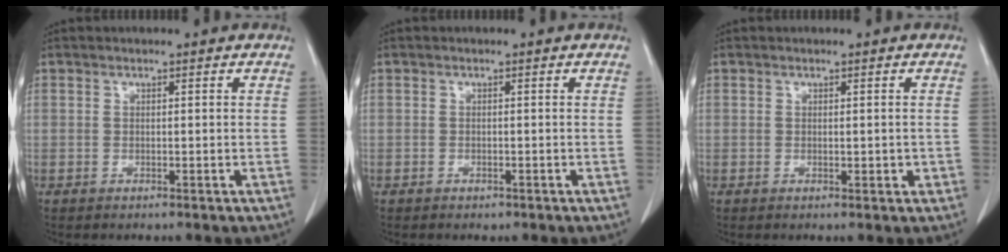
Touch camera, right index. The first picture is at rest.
{"total": 0.7, "force": [-0.5, 0.4, 0.3], "torque": [-0.008, -0.001, -0.005]}
{"total": 1.4, "force": [-0.1, 0.6, 1.2], "torque": [-0.016, -0.002, 0.003]}